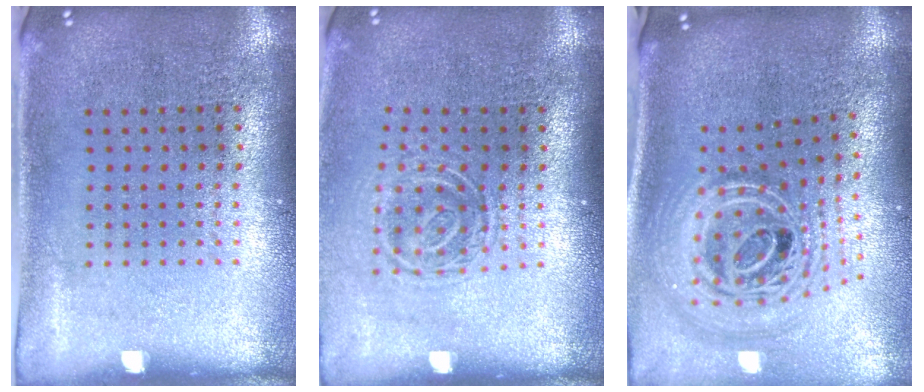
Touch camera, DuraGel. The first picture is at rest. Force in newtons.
{"total": 1.7, "press": 1.2, "slide": 1.1}
{"total": 2.9, "press": 2.0, "slide": 2.1}